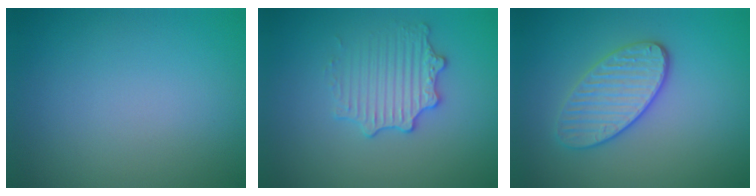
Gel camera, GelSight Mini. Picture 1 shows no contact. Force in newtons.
{"total": 2.9, "press": 2.8, "slide": 0.5}
{"total": 3.4, "press": 3.2, "slide": 1.2}